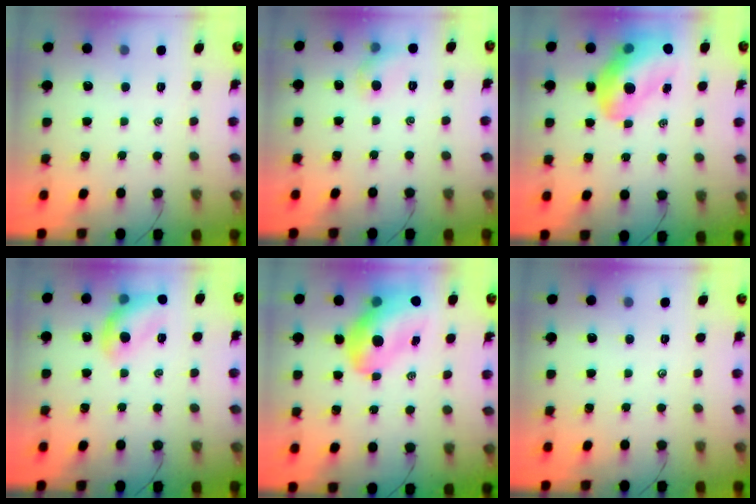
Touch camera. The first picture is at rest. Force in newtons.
{"total": 6.2, "press": 6.1, "slide": 1.3}
{"total": 16.6, "press": 16.0, "slide": 4.5}
{"total": 12.6, "press": 12.6, "slide": 0.9}
{"total": 15.7, "press": 15.0, "slide": 4.5}
{"total": 0.0}